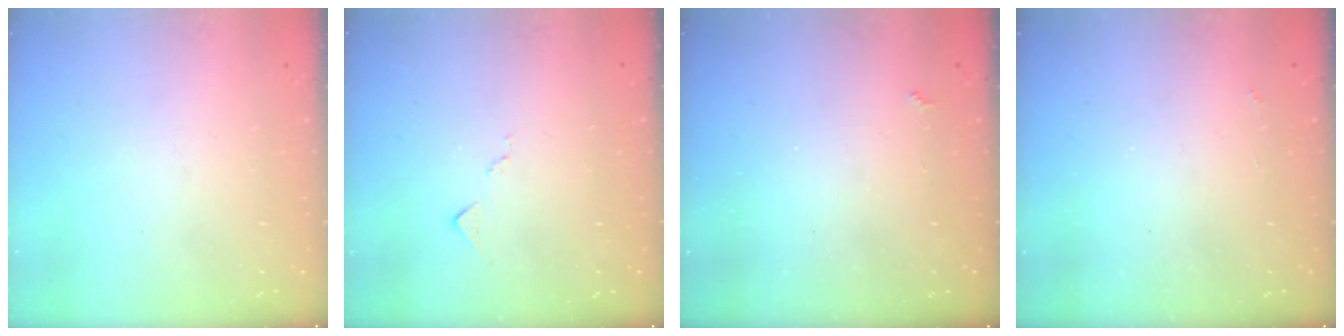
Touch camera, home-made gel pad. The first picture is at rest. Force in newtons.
{"total": 6.3, "press": 6.3, "slide": 0.6}
{"total": 2.3, "press": 2.2, "slide": 0.4}
{"total": 2.5, "press": 2.4, "slide": 0.4}